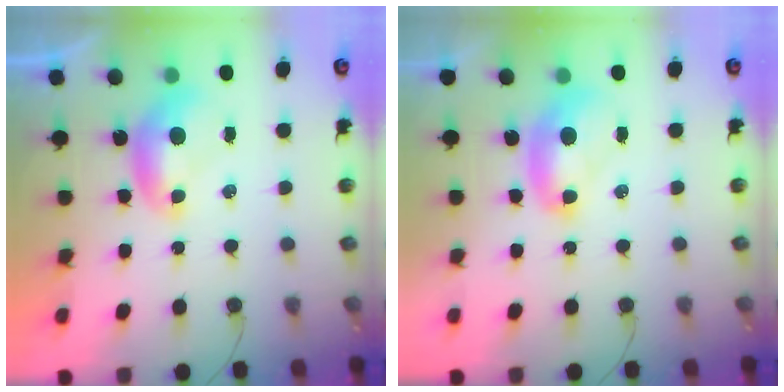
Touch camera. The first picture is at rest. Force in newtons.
{"total": 2.1, "press": 2.1, "slide": 0.2}